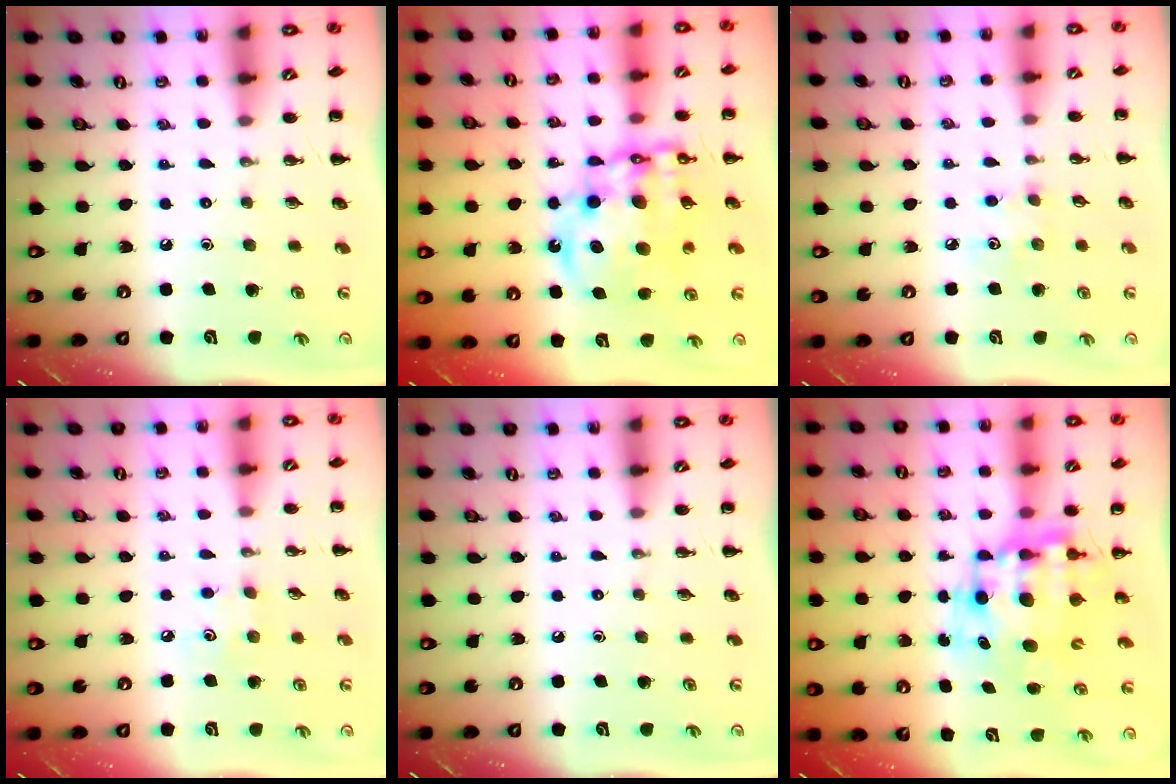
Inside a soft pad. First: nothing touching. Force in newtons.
{"total": 17.1, "press": 16.6, "slide": 4.2}
{"total": 3.9, "press": 3.8, "slide": 1.0}
{"total": 4.0, "press": 3.9, "slide": 0.9}
{"total": 0.0}
{"total": 9.7, "press": 9.4, "slide": 2.4}